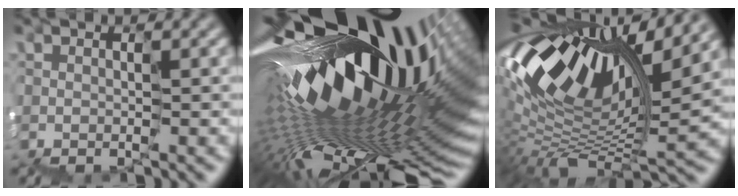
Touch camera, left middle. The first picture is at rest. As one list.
[{"total": 16.8, "force": [2.1, 6.2, 15.5], "torque": [-0.242, -0.013, 0.039]}, {"total": 12.8, "force": [6.7, 3.8, 10.2], "torque": [-0.210, 0.032, 0.113]}]